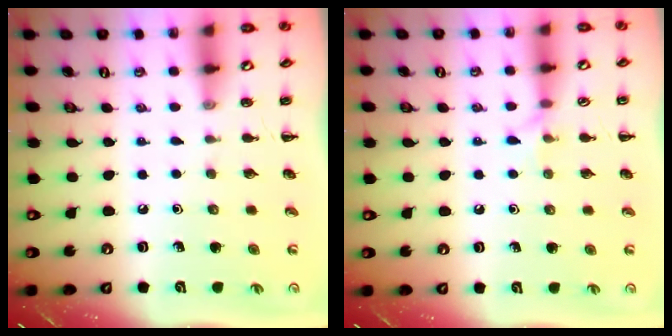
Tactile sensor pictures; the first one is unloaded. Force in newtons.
{"total": 5.0, "press": 4.8, "slide": 1.5}